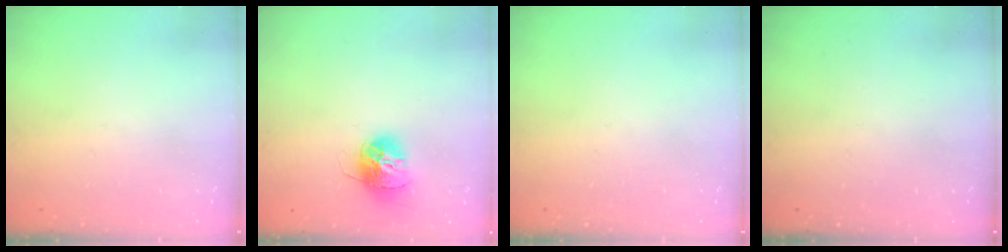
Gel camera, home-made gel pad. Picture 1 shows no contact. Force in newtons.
{"total": 13.0, "press": 12.9, "slide": 1.2}
{"total": 0.0}
{"total": 0.0}